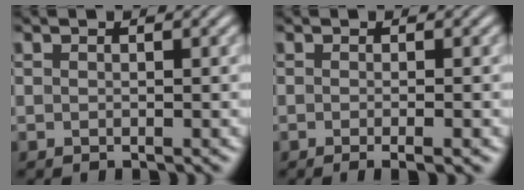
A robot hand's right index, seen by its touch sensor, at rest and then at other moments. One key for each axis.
{"total": 1.9, "fx": -1.4, "fy": 0.1, "fz": 1.4, "tx": -0.019, "ty": 0.000, "tz": -0.024}